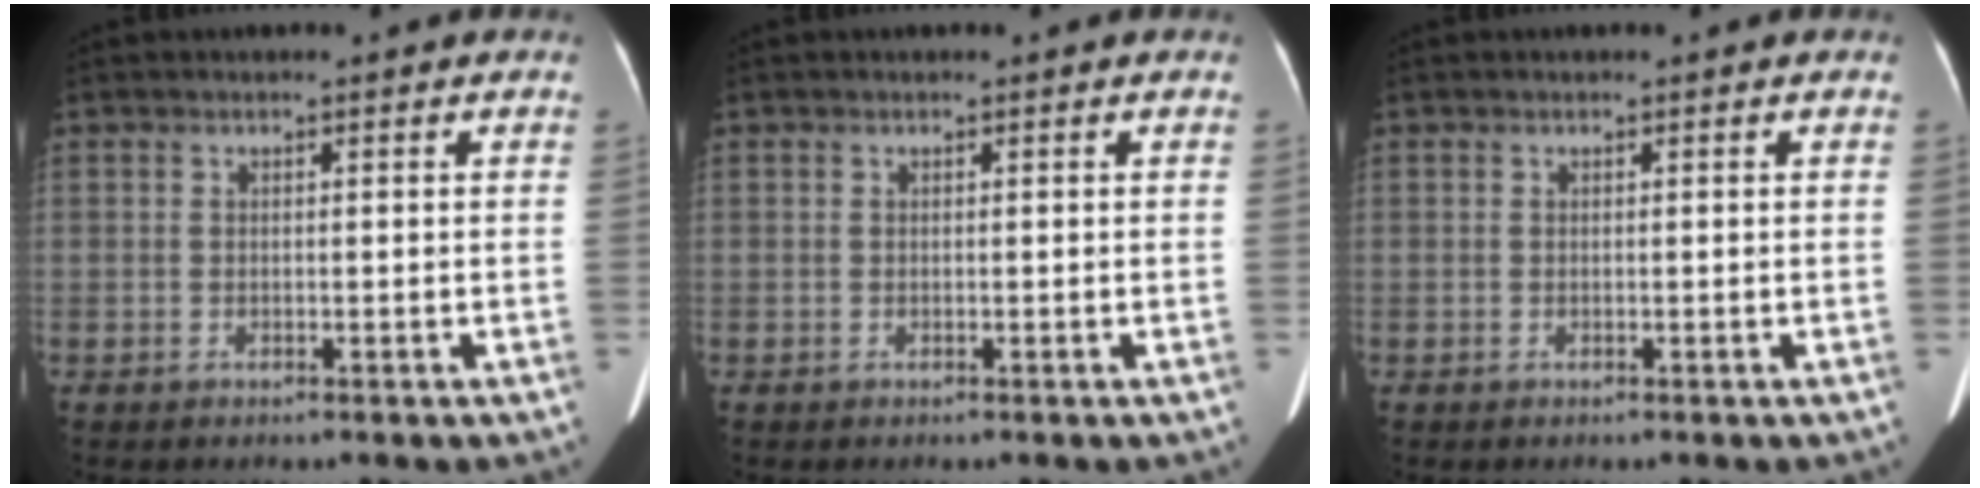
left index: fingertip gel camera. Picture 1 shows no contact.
{"total": 0.0}
{"total": 0.0}